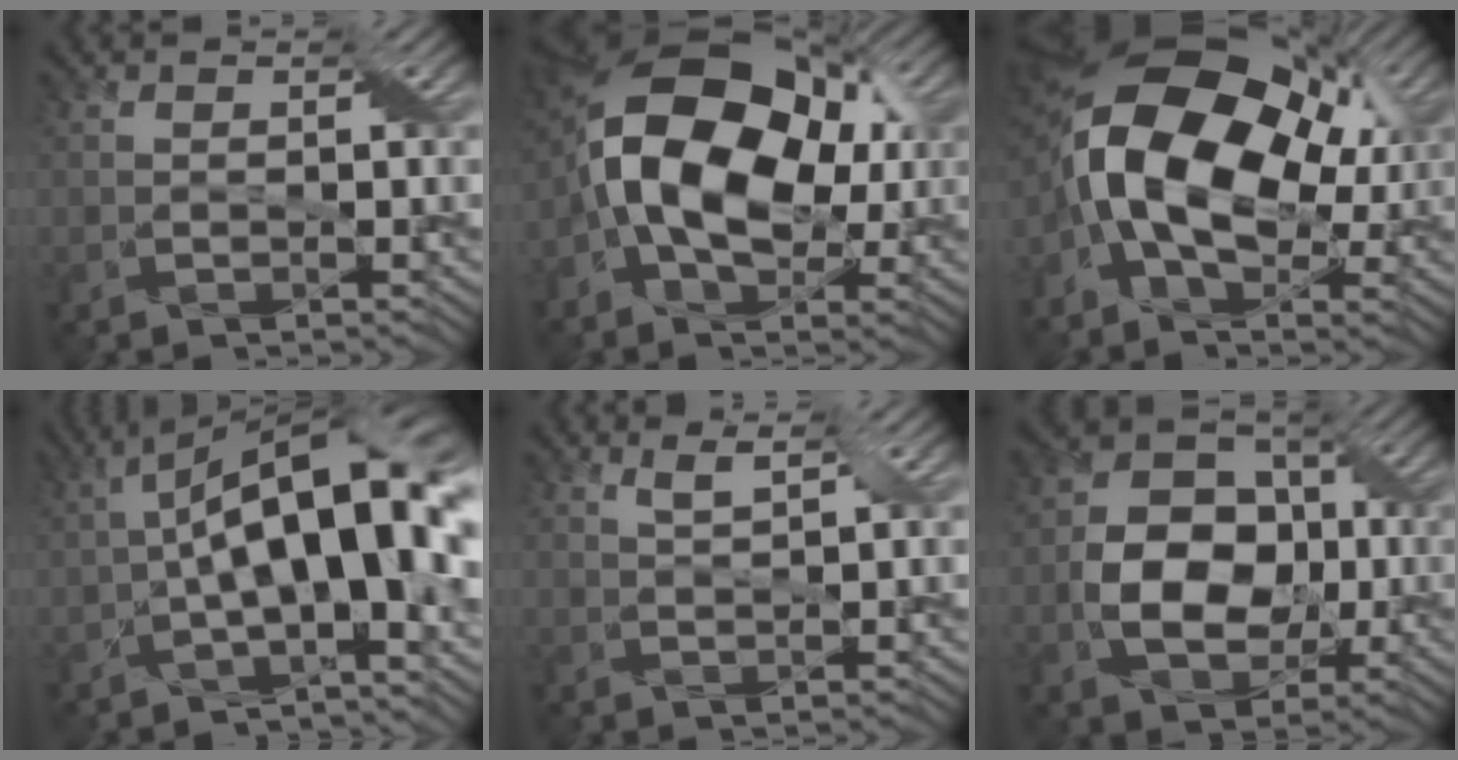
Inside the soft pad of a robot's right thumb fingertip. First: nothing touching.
{"total": 15.2, "force": [-0.1, 9.5, 11.9], "torque": [-0.193, 0.018, -0.020]}
{"total": 16.8, "force": [0.6, 10.4, 13.2], "torque": [-0.247, 0.016, -0.006]}
{"total": 14.6, "force": [-0.7, 5.9, 13.3], "torque": [-0.205, 0.013, -0.016]}
{"total": 1.8, "force": [1.6, -0.6, 0.6], "torque": [-0.022, 0.004, 0.029]}
{"total": 9.7, "force": [-0.9, 7.1, 6.5], "torque": [-0.128, 0.001, -0.021]}